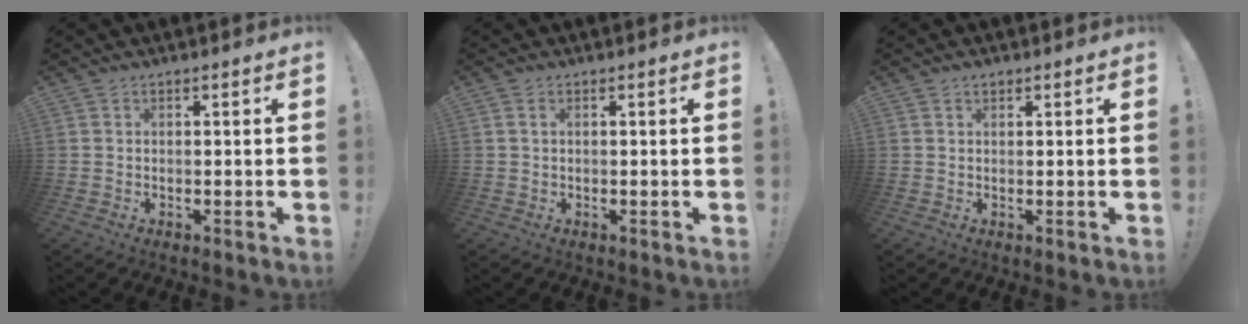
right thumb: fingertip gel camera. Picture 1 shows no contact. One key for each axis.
{"total": 1.0, "fx": 0.4, "fy": 0.5, "fz": 0.8, "tx": -0.016, "ty": 0.003, "tz": 0.006}
{"total": 1.0, "fx": 0.7, "fy": 0.5, "fz": 0.4, "tx": -0.008, "ty": 0.001, "tz": 0.013}